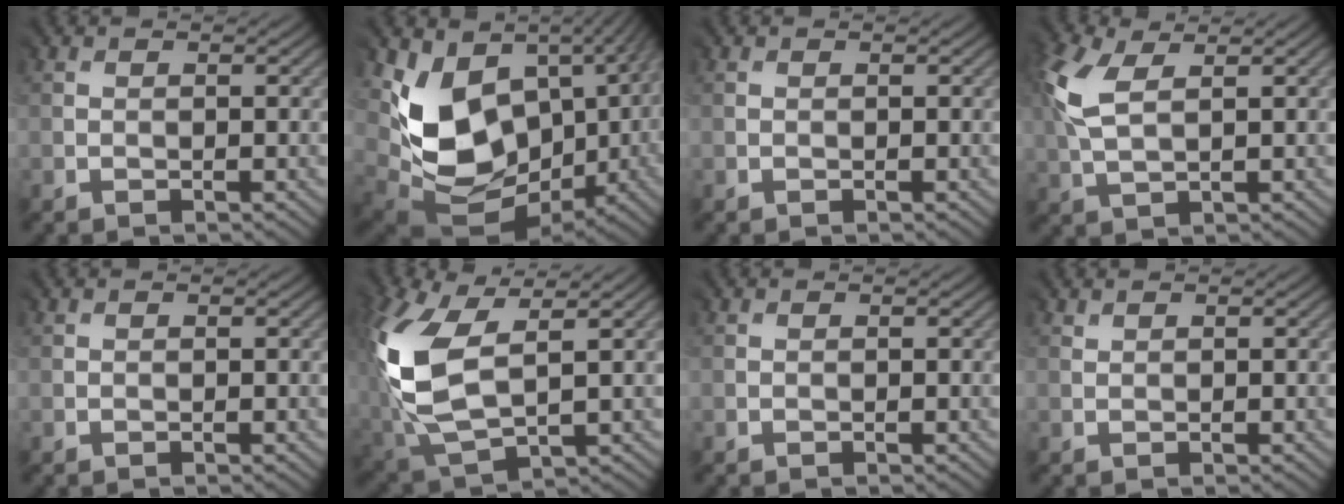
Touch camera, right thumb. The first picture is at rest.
{"total": 11.4, "force": [0.8, 8.7, 7.2], "torque": [-0.156, -0.038, 0.023]}
{"total": 0.0}
{"total": 7.2, "force": [2.8, 3.7, 5.6], "torque": [-0.180, 0.014, 0.051]}
{"total": 0.0}
{"total": 12.6, "force": [2.5, 7.1, 10.2], "torque": [-0.289, 0.000, 0.056]}
{"total": 0.0}
{"total": 1.2, "force": [1.1, 0.2, 0.3], "torque": [-0.008, 0.002, 0.022]}